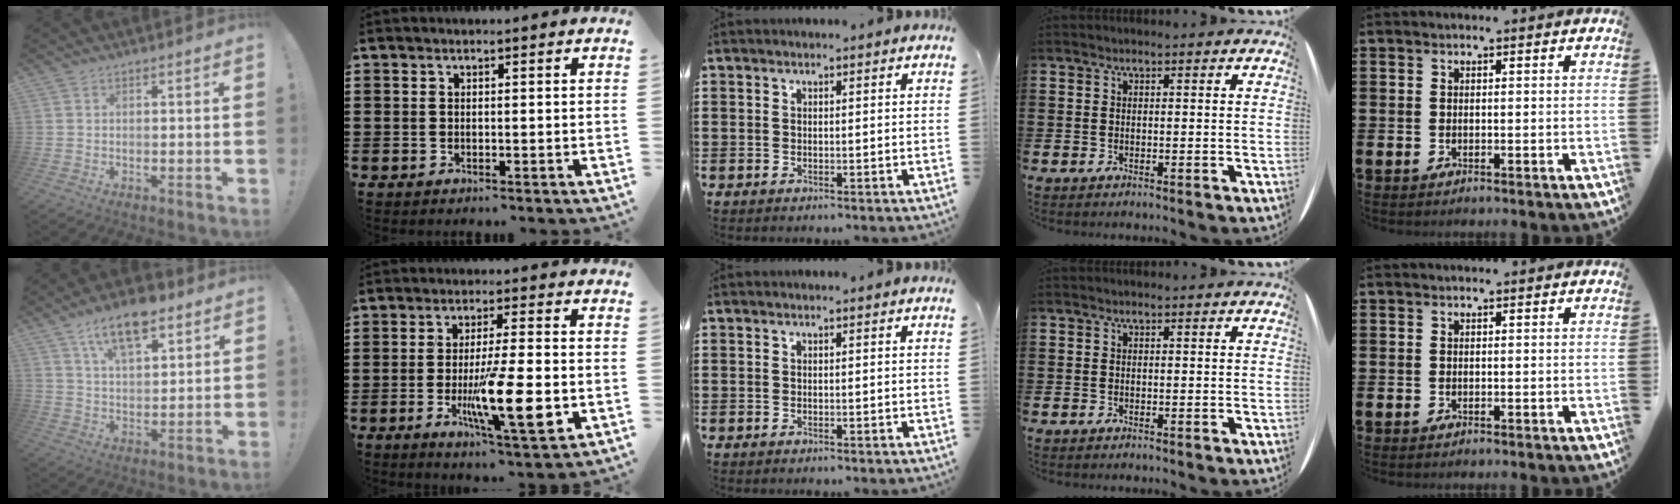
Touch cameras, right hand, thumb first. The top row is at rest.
{"thumb": {"total": 12.6, "force": [8.1, 5.8, 7.8], "torque": [-0.129, -0.034, 0.144]}, "index": {"total": 12.9, "force": [-2.9, 2.7, 12.3], "torque": [-0.216, -0.014, -0.049]}}